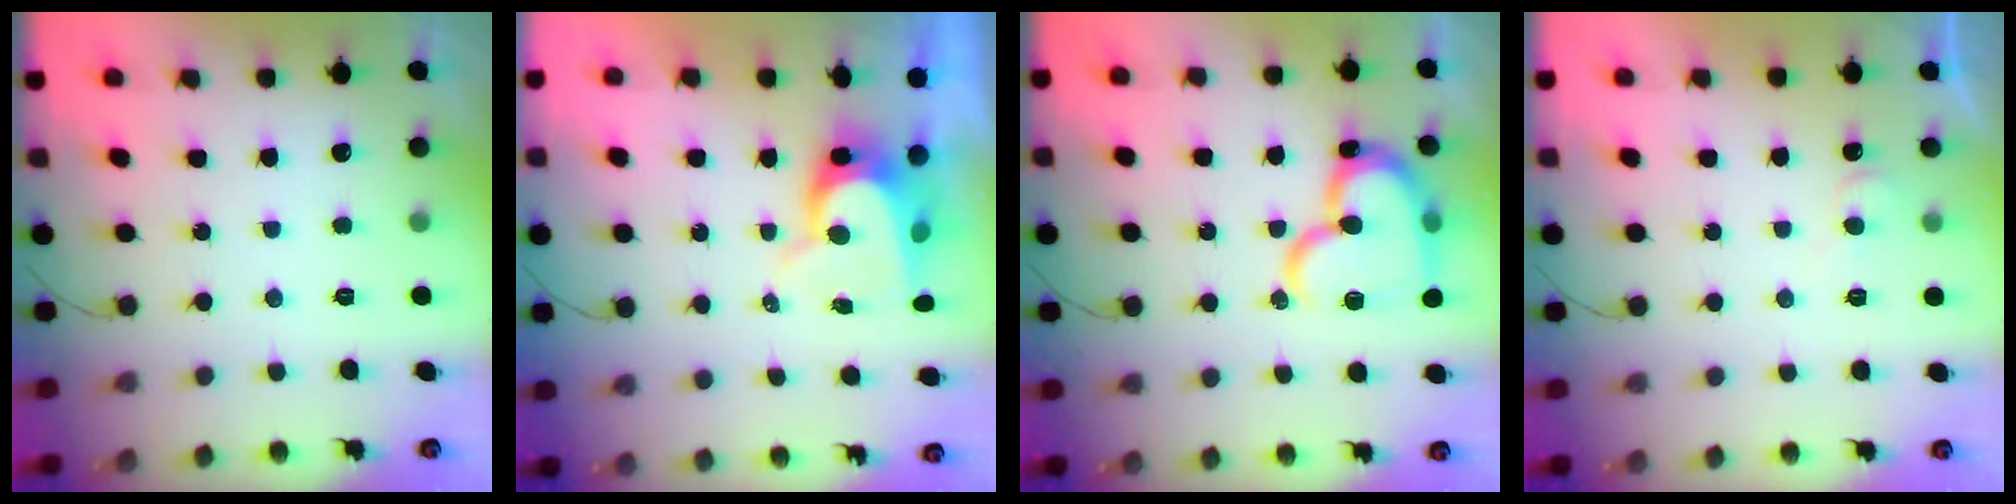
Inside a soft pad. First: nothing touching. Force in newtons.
{"total": 9.0, "press": 9.0, "slide": 0.8}
{"total": 20.1, "press": 20.0, "slide": 1.9}
{"total": 4.3, "press": 4.2, "slide": 0.5}